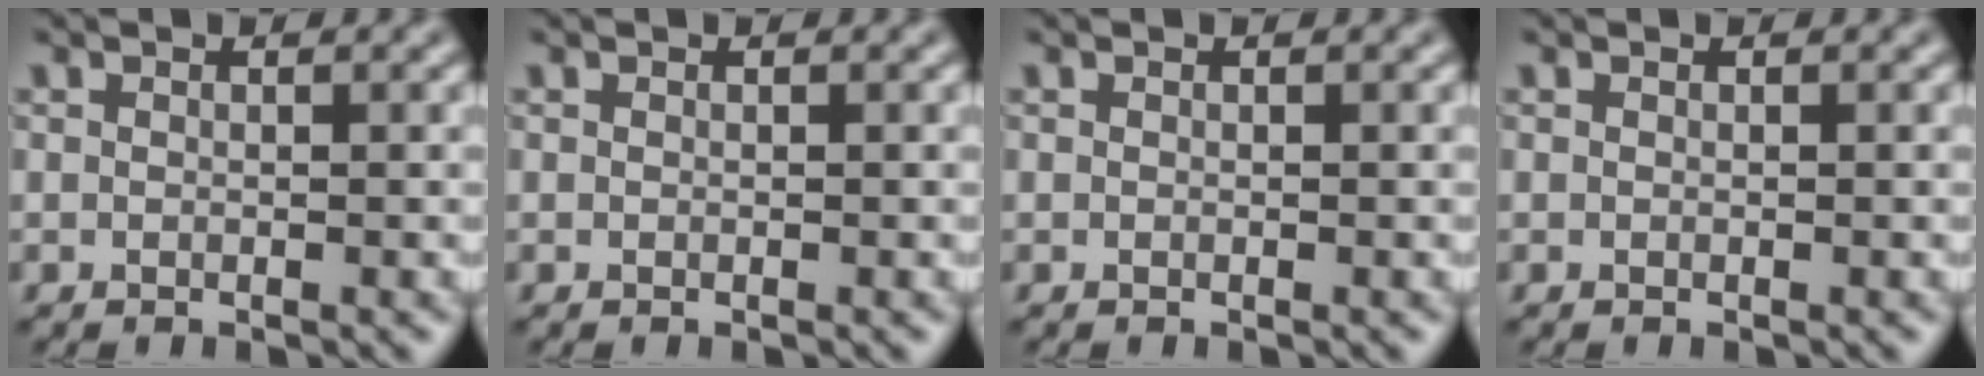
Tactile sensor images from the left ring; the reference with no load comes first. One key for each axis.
{"total": 0.0}
{"total": 0.0}
{"total": 0.0}